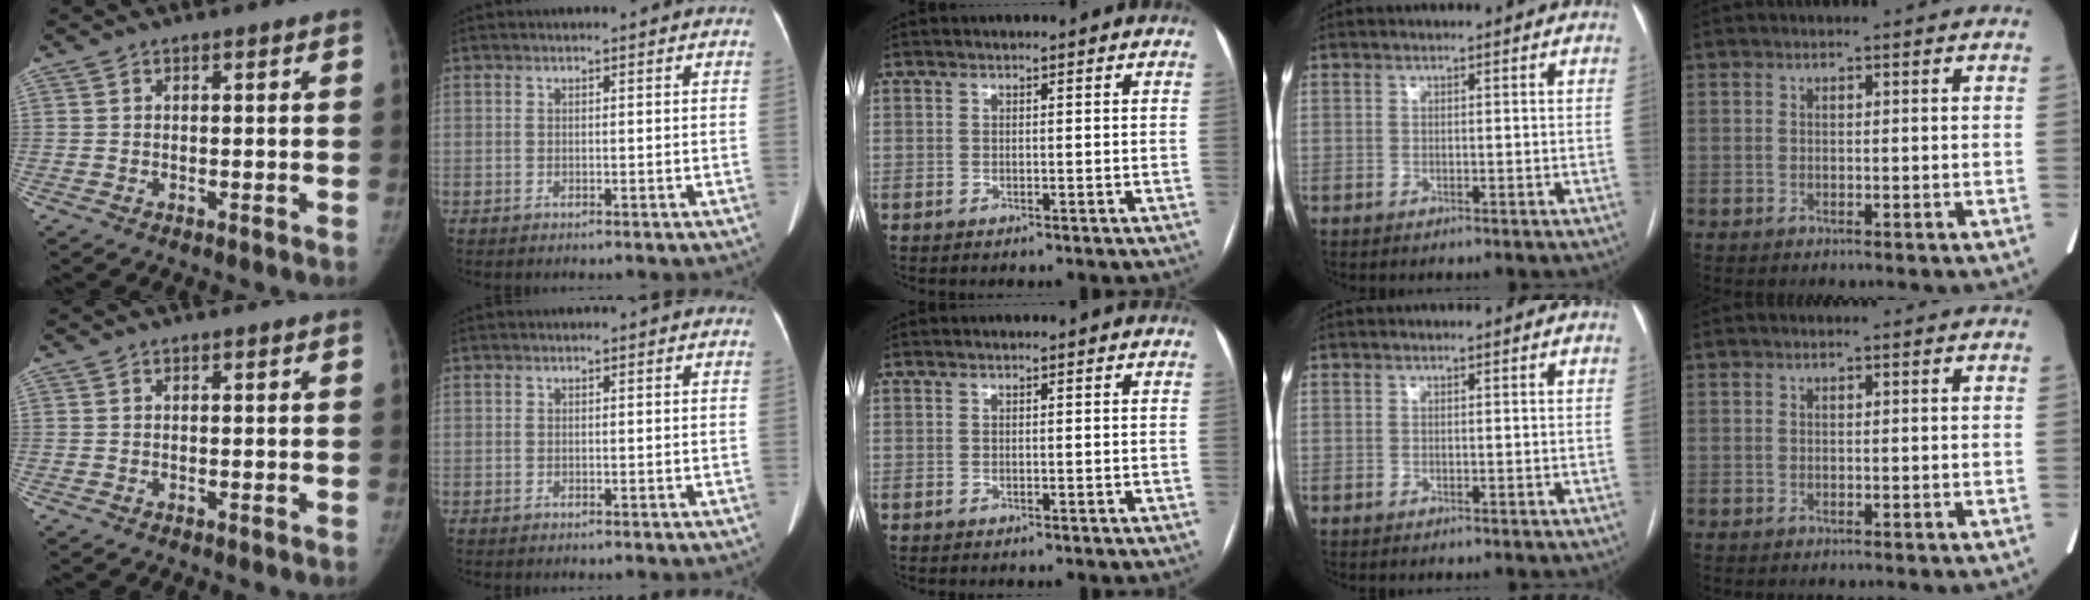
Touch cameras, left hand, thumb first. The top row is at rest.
{}